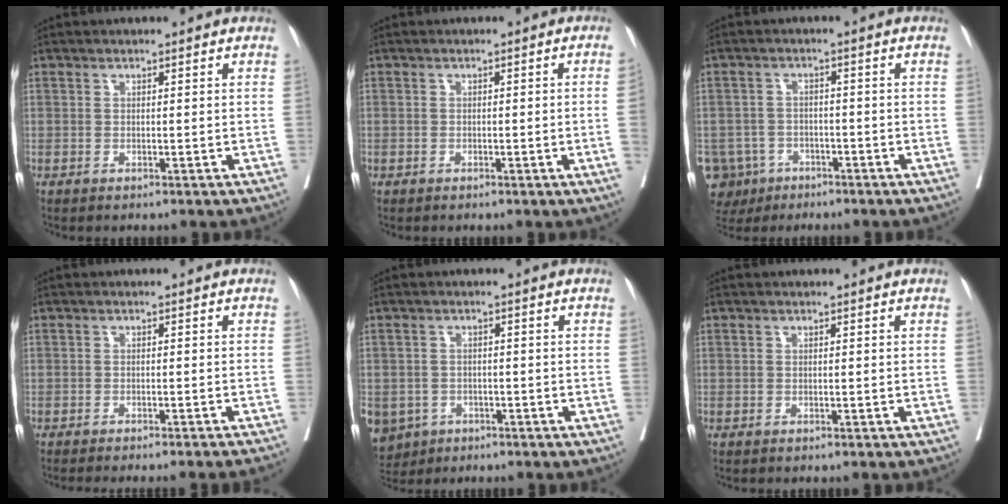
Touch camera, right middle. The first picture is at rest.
{"total": 1.8, "force": [-0.5, -0.1, 1.8], "torque": [-0.026, 0.008, -0.006]}
{"total": 9.2, "force": [-5.0, 7.5, 1.9], "torque": [-0.057, 0.003, -0.076]}
{"total": 11.5, "force": [-10.6, -0.5, 4.3], "torque": [-0.032, -0.025, -0.129]}
{"total": 9.0, "force": [-4.6, 7.3, 2.5], "torque": [-0.077, -0.002, -0.066]}
{"total": 0.6, "force": [-0.6, 0.2, 0.2], "torque": [-0.005, -0.001, -0.010]}